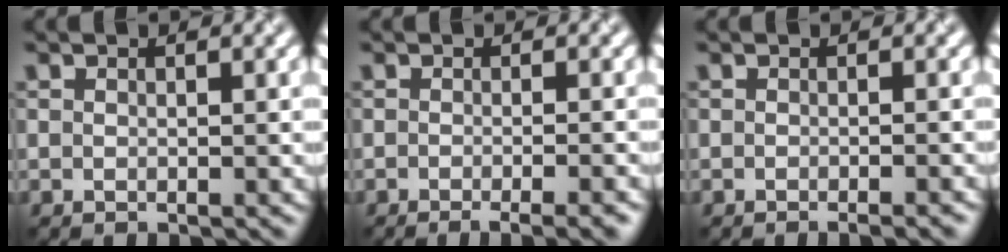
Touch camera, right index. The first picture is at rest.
{"total": 3.9, "force": [-2.4, 1.1, 2.9], "torque": [-0.024, 0.006, -0.028]}
{"total": 1.4, "force": [-1.0, 0.2, 0.9], "torque": [-0.004, -0.003, -0.018]}